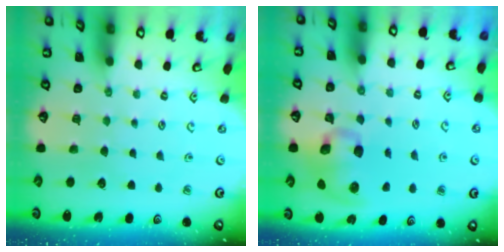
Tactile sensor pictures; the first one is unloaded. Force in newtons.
{"total": 10.8, "press": 10.6, "slide": 1.5}